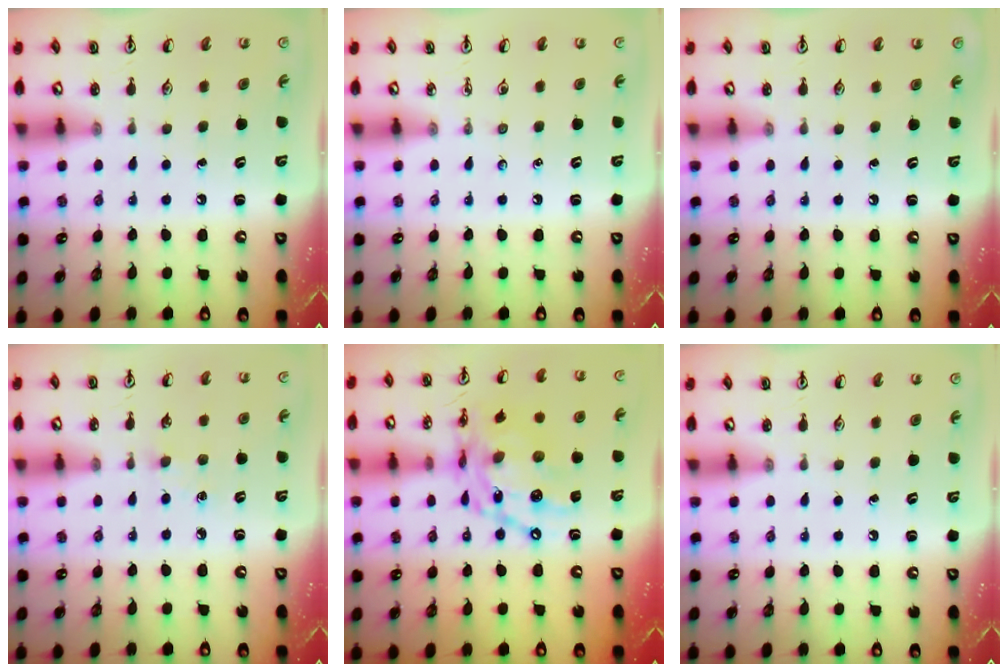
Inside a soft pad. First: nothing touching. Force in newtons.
{"total": 0.0}
{"total": 0.0}
{"total": 2.7, "press": 2.7, "slide": 0.4}
{"total": 17.3, "press": 17.2, "slide": 1.4}
{"total": 0.0}